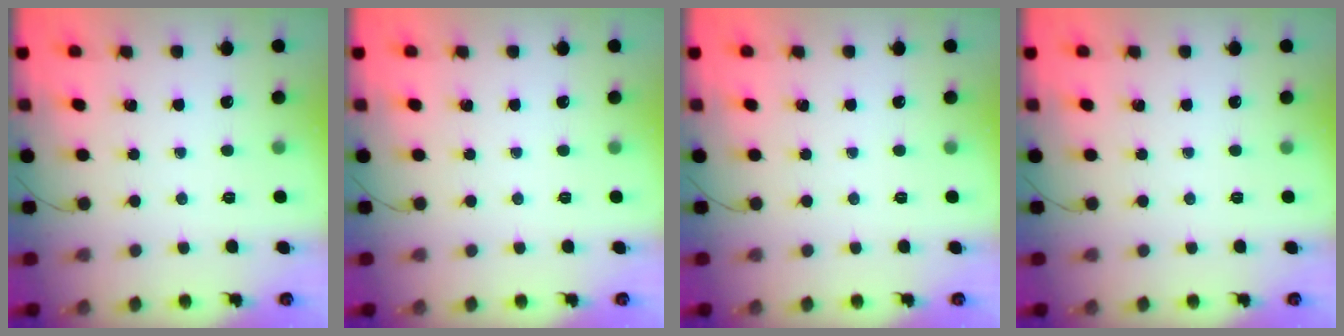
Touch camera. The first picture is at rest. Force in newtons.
{"total": 0.0}
{"total": 0.0}
{"total": 0.0}